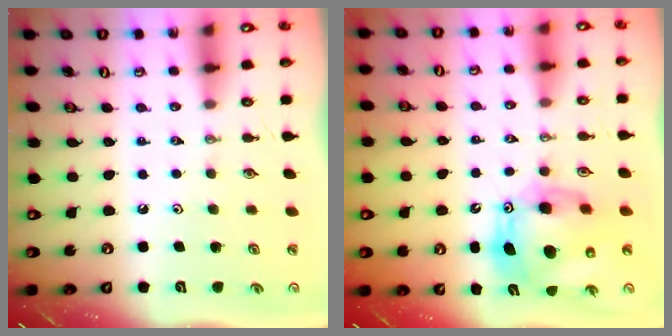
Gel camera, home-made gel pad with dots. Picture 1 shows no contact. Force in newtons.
{"total": 13.9, "press": 13.8, "slide": 1.3}